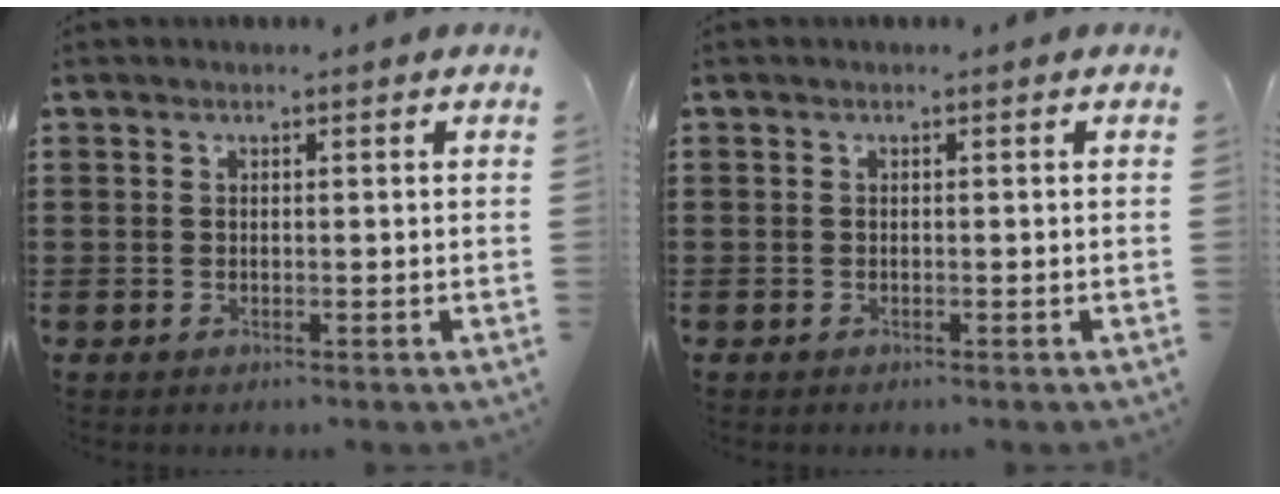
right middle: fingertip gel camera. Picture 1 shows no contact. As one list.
[{"total": 0.0}]